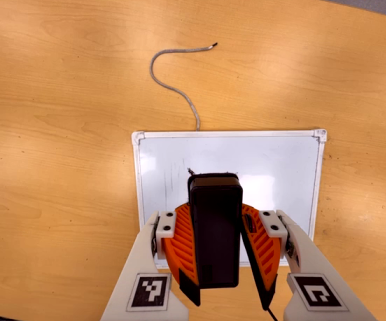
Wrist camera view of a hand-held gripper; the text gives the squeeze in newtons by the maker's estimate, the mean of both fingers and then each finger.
{"total": 8.8, "left": 9.1, "right": 8.4}